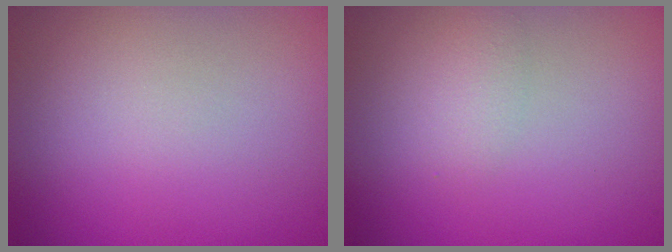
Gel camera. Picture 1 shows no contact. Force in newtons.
{"total": 1.2, "press": 1.2, "slide": 0.1}